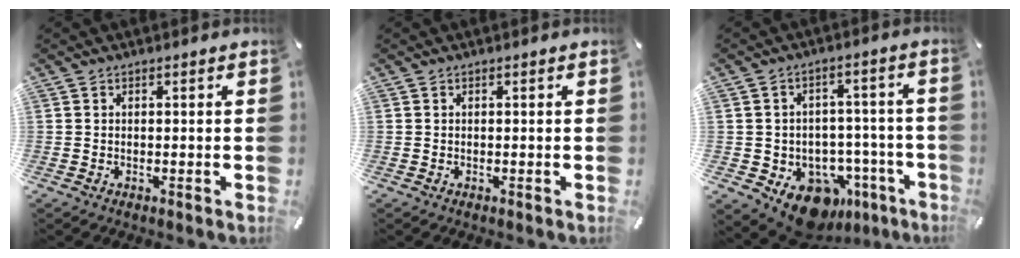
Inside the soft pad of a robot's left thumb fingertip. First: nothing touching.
{"total": 0.0}
{"total": 11.3, "force": [-6.5, 7.8, 4.9], "torque": [-0.051, 0.034, -0.101]}